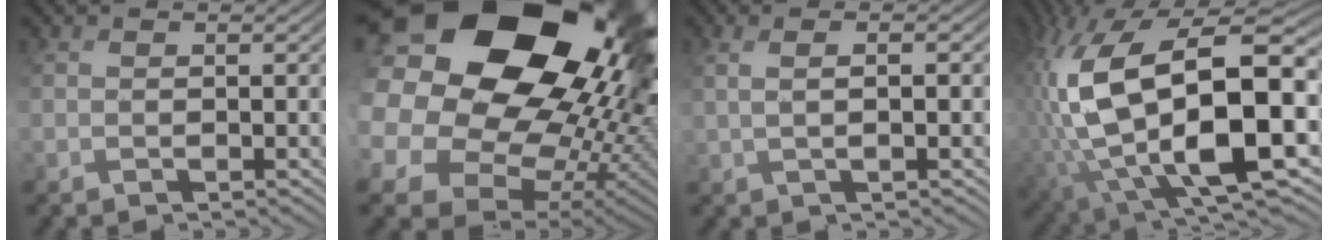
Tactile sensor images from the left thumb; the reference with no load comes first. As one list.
[{"total": 23.5, "force": [10.0, 16.7, 13.2], "torque": [-0.335, 0.033, 0.197]}, {"total": 2.0, "force": [0.4, 0.0, 1.9], "torque": [-0.032, -0.003, 0.010]}, {"total": 19.5, "force": [-1.0, 10.2, 16.6], "torque": [-0.336, -0.039, 0.001]}]